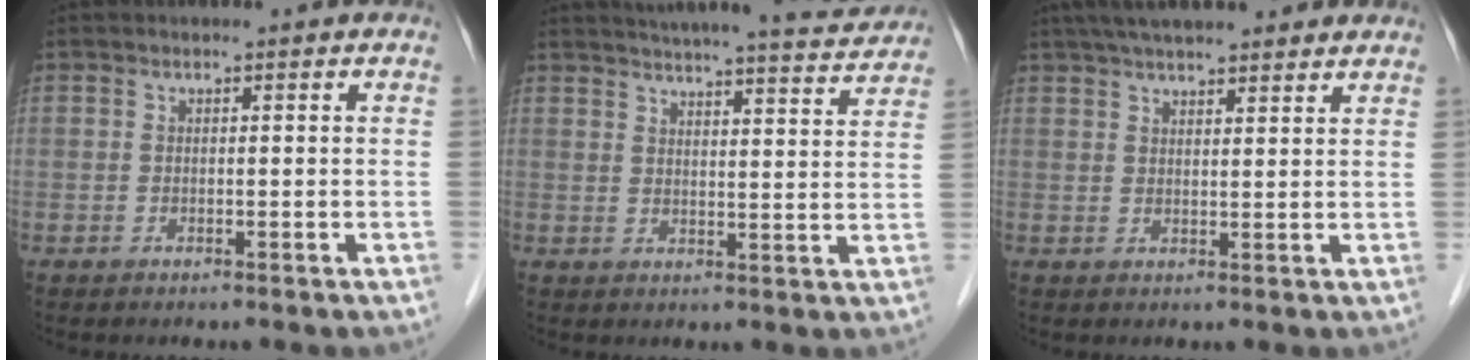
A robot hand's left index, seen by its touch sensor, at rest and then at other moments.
{"total": 16.6, "force": [15.5, 1.4, 5.8], "torque": [-0.083, -0.016, 0.191]}
{"total": 13.2, "force": [11.0, 2.5, 6.8], "torque": [-0.105, 0.043, 0.159]}